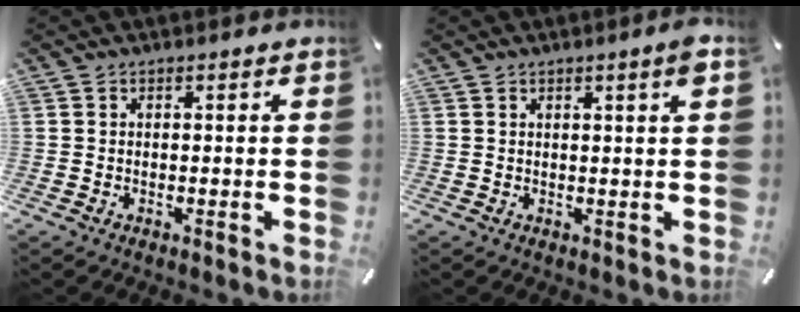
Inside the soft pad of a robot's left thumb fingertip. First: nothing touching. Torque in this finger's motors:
{"motor_torque": [-0.09, -0.26, 0.01, -0.02, 0.00]}